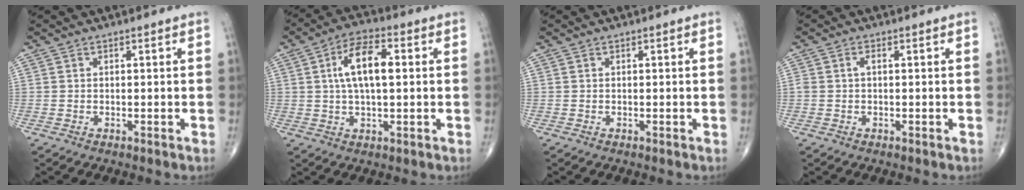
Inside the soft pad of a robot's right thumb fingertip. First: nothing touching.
{"total": 9.7, "force": [1.5, 4.2, 8.6], "torque": [-0.152, 0.015, 0.021]}
{"total": 0.0}
{"total": 1.1, "force": [0.1, 0.6, 0.9], "torque": [-0.019, 0.001, 0.000]}